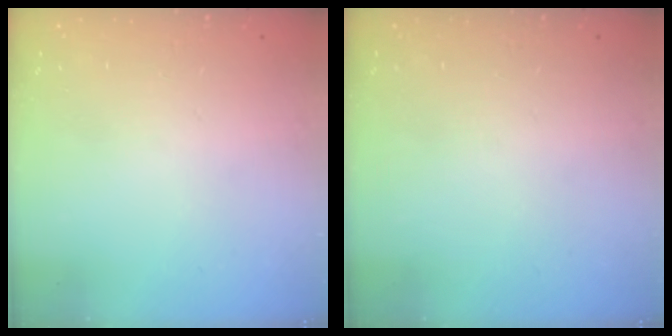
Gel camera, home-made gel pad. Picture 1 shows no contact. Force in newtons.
{"total": 0.0}